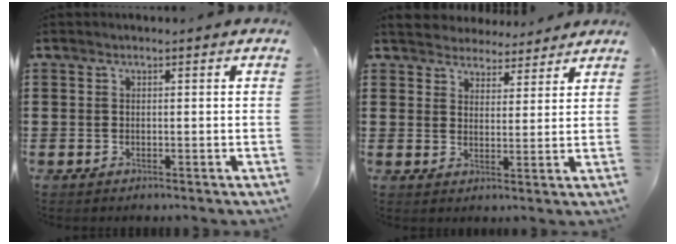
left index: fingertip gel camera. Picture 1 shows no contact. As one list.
[{"total": 4.0, "force": [3.7, 1.3, -0.3], "torque": [-0.012, -0.011, 0.068]}]